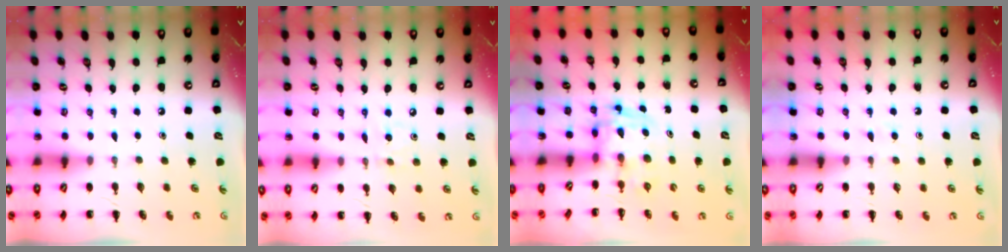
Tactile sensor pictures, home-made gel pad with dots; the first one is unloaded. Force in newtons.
{"total": 4.2, "press": 4.2, "slide": 0.7}
{"total": 3.6, "press": 3.6, "slide": 0.6}
{"total": 2.6, "press": 2.5, "slide": 0.9}